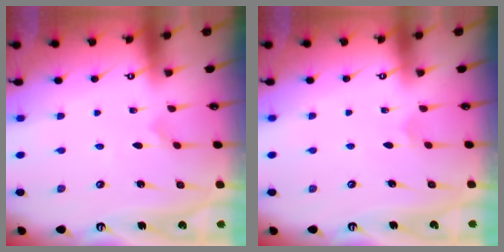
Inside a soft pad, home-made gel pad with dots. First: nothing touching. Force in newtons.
{"total": 3.0, "press": 3.0, "slide": 0.2}